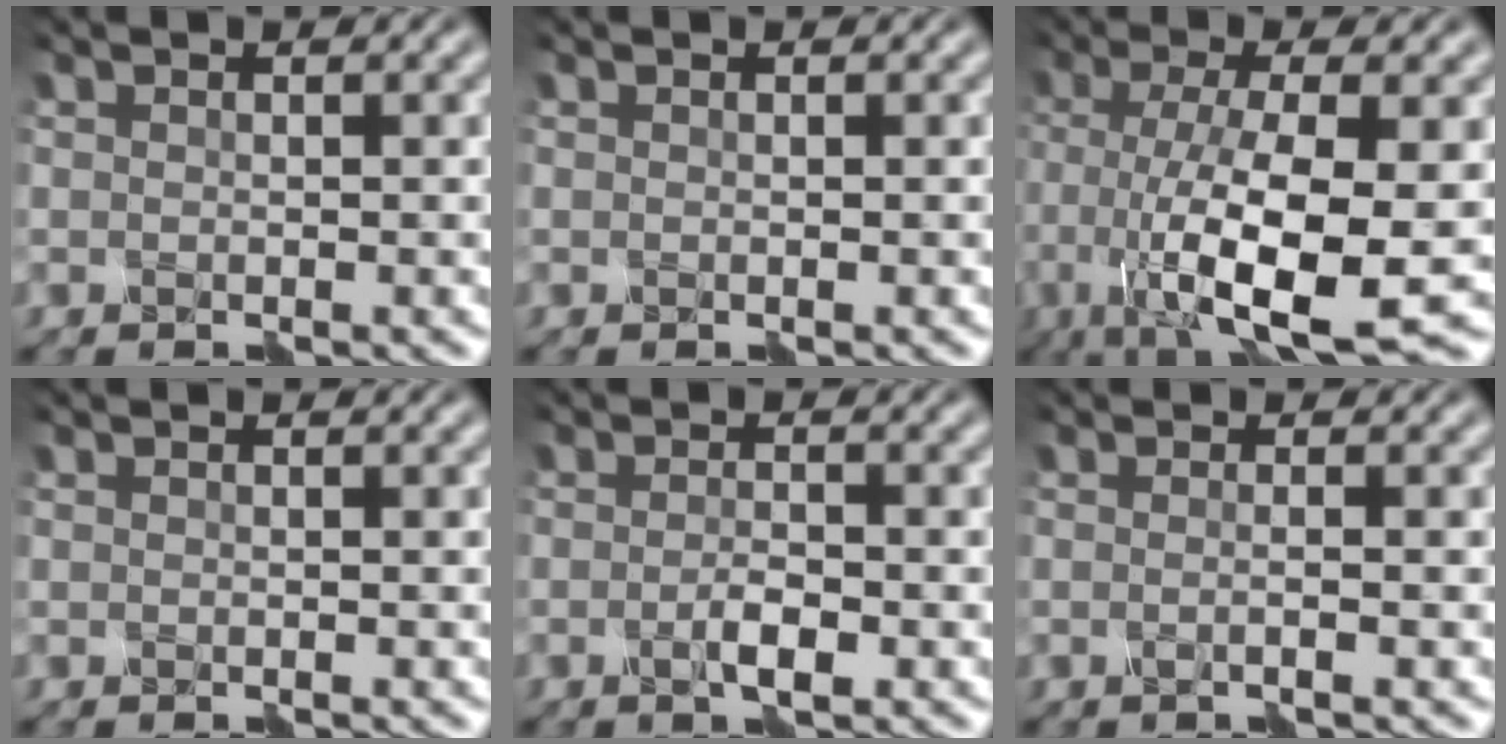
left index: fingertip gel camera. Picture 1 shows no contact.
{"total": 0.0}
{"total": 10.0, "force": [-2.5, 2.5, 9.4], "torque": [-0.168, -0.013, -0.037]}
{"total": 0.0}
{"total": 1.8, "force": [-0.6, 0.3, 1.6], "torque": [-0.034, 0.001, -0.013]}
{"total": 1.6, "force": [0.0, 0.4, 1.5], "torque": [-0.014, -0.006, -0.018]}